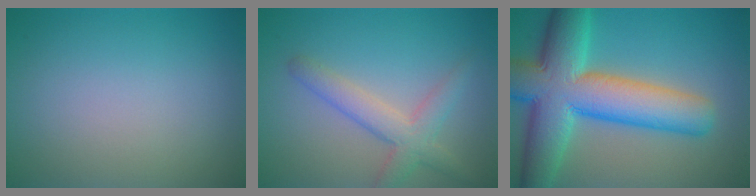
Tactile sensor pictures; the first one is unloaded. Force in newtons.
{"total": 3.7, "press": 3.6, "slide": 0.2}
{"total": 12.4, "press": 12.4, "slide": 0.6}